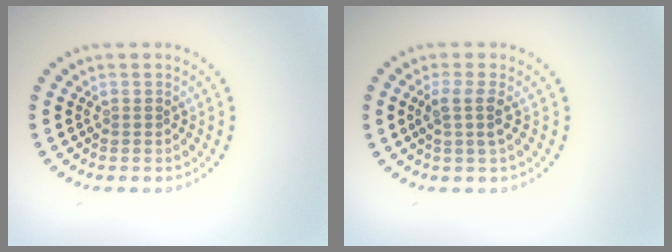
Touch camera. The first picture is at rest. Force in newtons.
{"total": 2.0, "press": 1.5, "slide": 1.2}